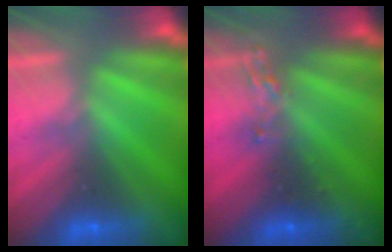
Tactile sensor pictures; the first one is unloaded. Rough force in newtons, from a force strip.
{"total": 2.5}